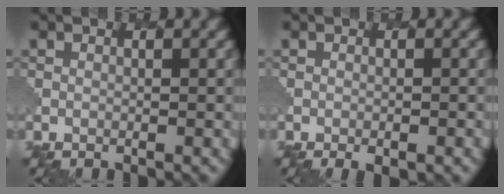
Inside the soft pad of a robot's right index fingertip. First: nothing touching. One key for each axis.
{"total": 1.6, "fx": -0.9, "fy": 0.6, "fz": 1.2, "tx": -0.015, "ty": 0.000, "tz": -0.010}